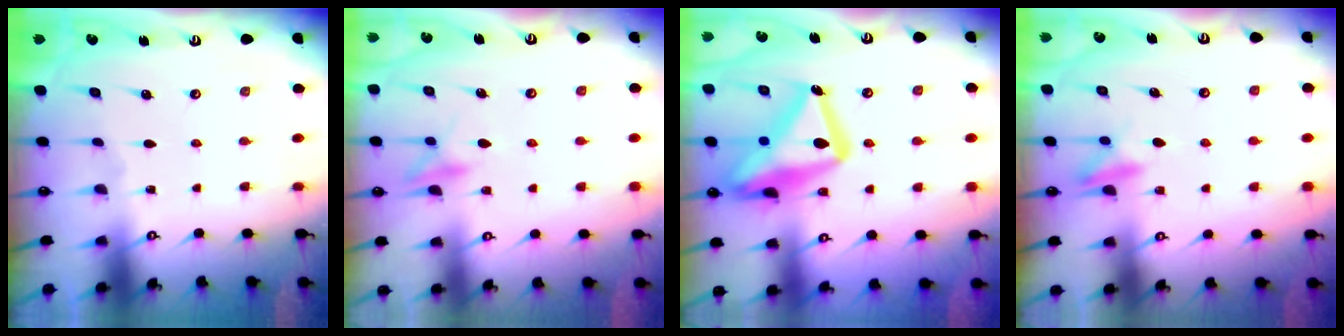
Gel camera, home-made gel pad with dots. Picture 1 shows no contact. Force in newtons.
{"total": 11.5, "press": 11.5, "slide": 1.1}
{"total": 21.3, "press": 21.3, "slide": 1.7}
{"total": 8.5, "press": 8.4, "slide": 1.1}